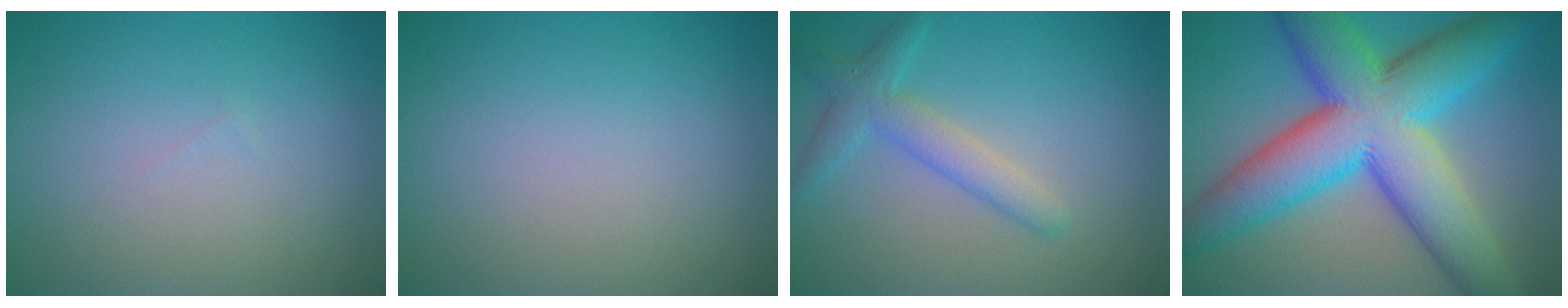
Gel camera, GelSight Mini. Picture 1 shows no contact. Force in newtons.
{"total": 0.0}
{"total": 3.2, "press": 3.2, "slide": 0.0}
{"total": 14.2, "press": 14.2, "slide": 0.1}